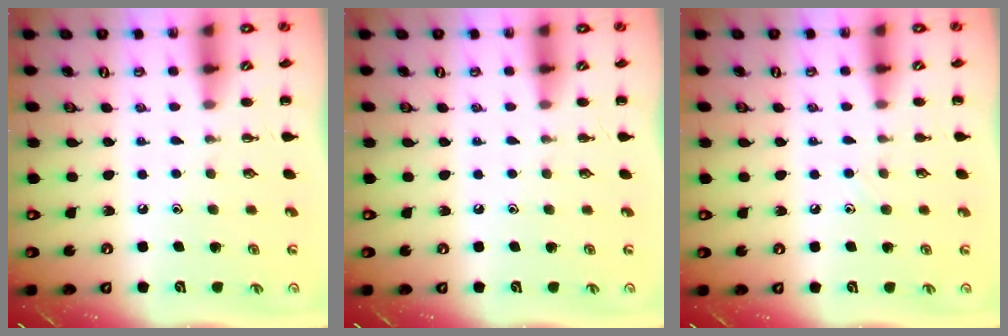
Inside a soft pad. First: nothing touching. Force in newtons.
{"total": 0.0}
{"total": 4.0, "press": 3.7, "slide": 1.6}